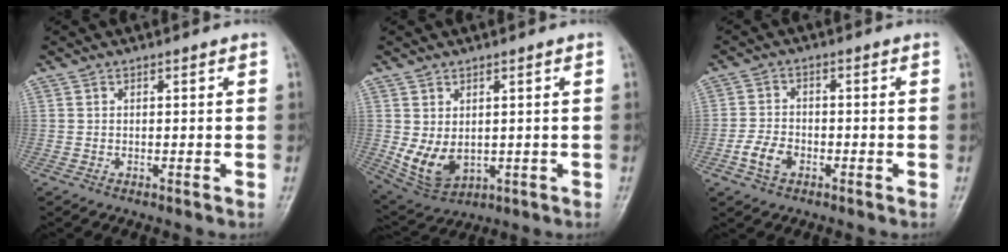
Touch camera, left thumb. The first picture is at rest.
{"total": 7.6, "force": [0.0, 5.3, 5.4], "torque": [-0.086, -0.015, 0.023]}
{"total": 4.9, "force": [-2.2, 3.3, 2.9], "torque": [-0.051, 0.013, -0.045]}